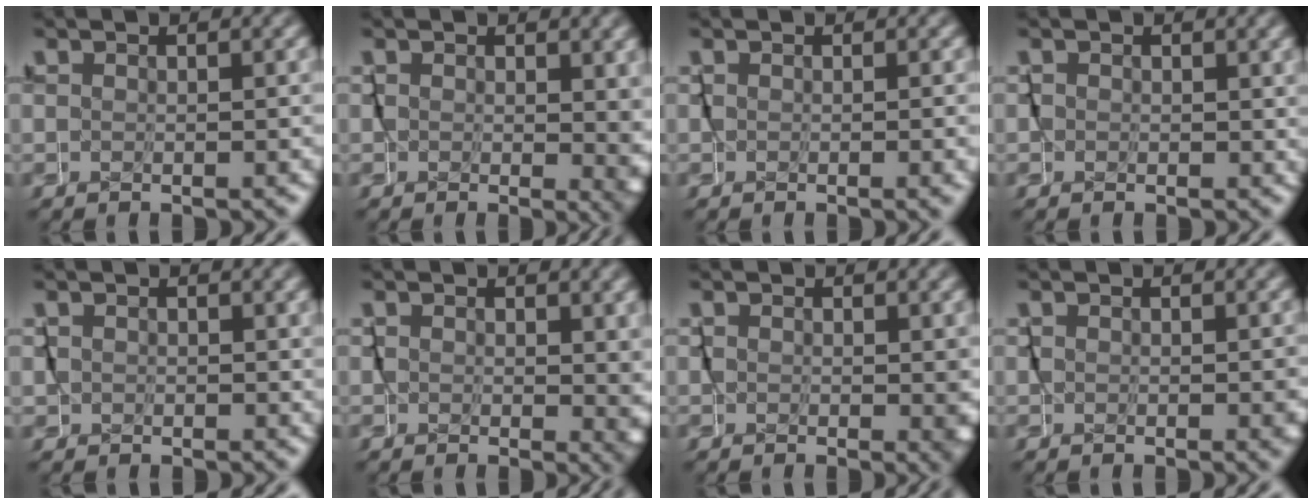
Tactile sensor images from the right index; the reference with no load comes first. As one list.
[{"total": 2.7, "force": [0.3, 1.2, 2.4], "torque": [-0.022, -0.012, 0.008]}, {"total": 0.7, "force": [-0.1, 0.0, 0.7], "torque": [-0.007, -0.004, -0.001]}, {"total": 1.9, "force": [0.0, 1.6, 0.9], "torque": [-0.018, -0.002, -0.003]}, {"total": 1.6, "force": [0.1, 1.4, 0.7], "torque": [-0.015, -0.003, 0.000]}, {"total": 2.4, "force": [0.3, 1.2, 2.1], "torque": [-0.018, -0.011, 0.008]}, {"total": 1.8, "force": [0.0, 0.7, 1.7], "torque": [-0.015, -0.012, 0.003]}, {"total": 1.2, "force": [-0.1, 0.5, 1.0], "torque": [-0.010, -0.009, 0.001]}]